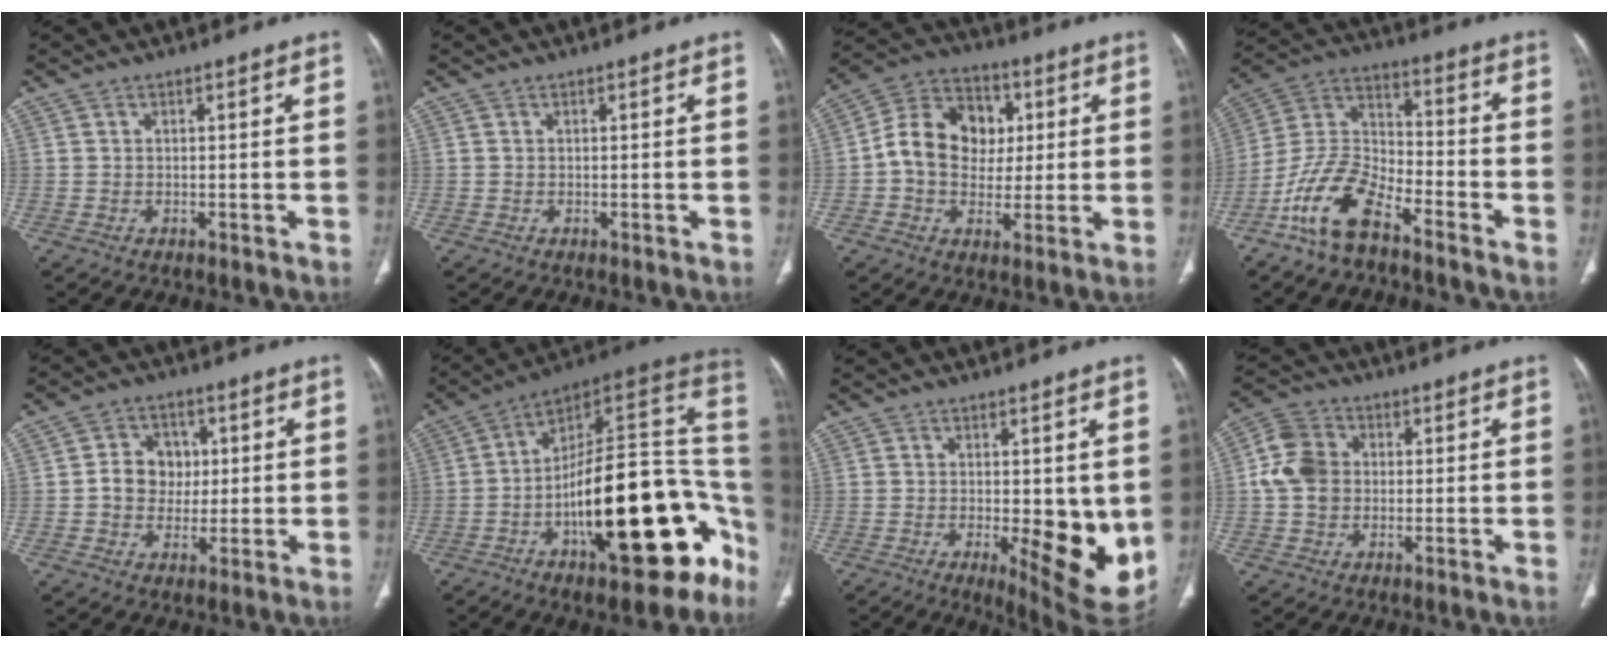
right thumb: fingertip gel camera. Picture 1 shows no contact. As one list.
[{"total": 0.9, "force": [0.4, 0.7, 0.4], "torque": [-0.004, 0.000, 0.009]}, {"total": 14.1, "force": [1.2, 11.4, 8.3], "torque": [-0.108, 0.021, 0.014]}, {"total": 13.2, "force": [-8.6, 5.7, 8.2], "torque": [-0.160, 0.064, -0.174]}, {"total": 7.7, "force": [0.4, 6.7, 3.8], "torque": [-0.021, 0.008, 0.003]}, {"total": 29.3, "force": [-9.5, 12.0, 25.0], "torque": [-0.263, 0.080, -0.137]}, {"total": 12.4, "force": [-1.8, 4.5, 11.5], "torque": [-0.139, -0.027, -0.014]}, {"total": 10.0, "force": [0.2, 8.6, 5.1], "torque": [-0.083, 0.021, -0.006]}]